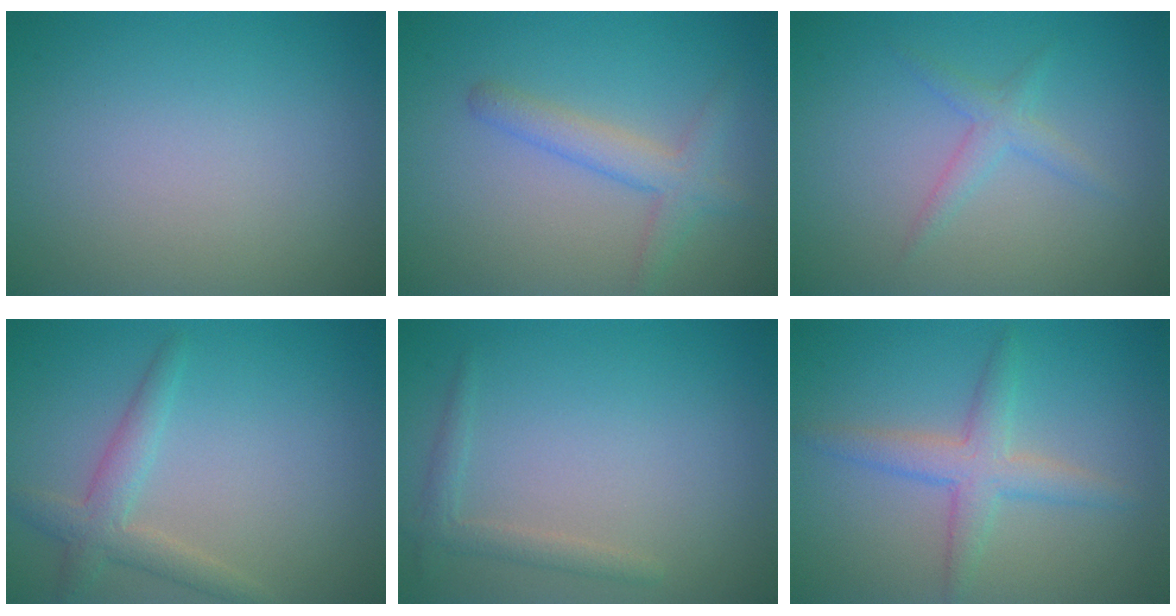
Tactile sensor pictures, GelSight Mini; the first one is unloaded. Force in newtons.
{"total": 2.9, "press": 2.8, "slide": 0.2}
{"total": 1.0, "press": 1.0, "slide": 0.1}
{"total": 2.8, "press": 2.8, "slide": 0.2}
{"total": 1.5, "press": 1.5, "slide": 0.1}
{"total": 3.2, "press": 3.2, "slide": 0.2}